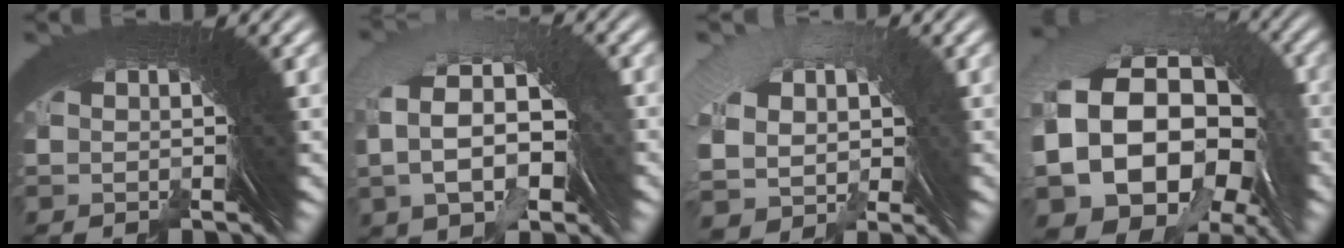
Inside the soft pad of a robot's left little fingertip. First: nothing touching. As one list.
[{"total": 6.1, "force": [0.3, 4.1, 4.5], "torque": [-0.080, 0.007, 0.001]}, {"total": 7.0, "force": [-1.1, 5.8, 3.8], "torque": [-0.105, -0.030, -0.006]}, {"total": 18.6, "force": [-2.7, 14.4, 11.4], "torque": [-0.259, -0.066, -0.034]}]